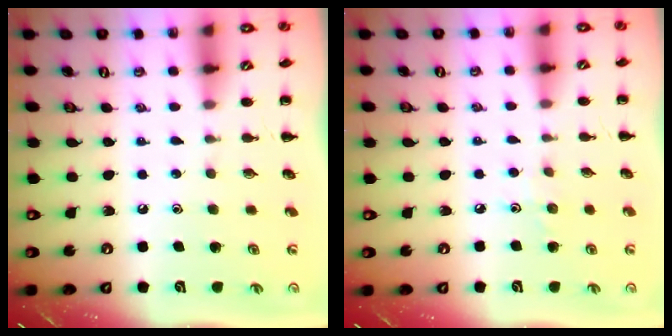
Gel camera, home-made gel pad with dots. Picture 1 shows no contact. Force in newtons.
{"total": 3.5, "press": 3.3, "slide": 1.3}